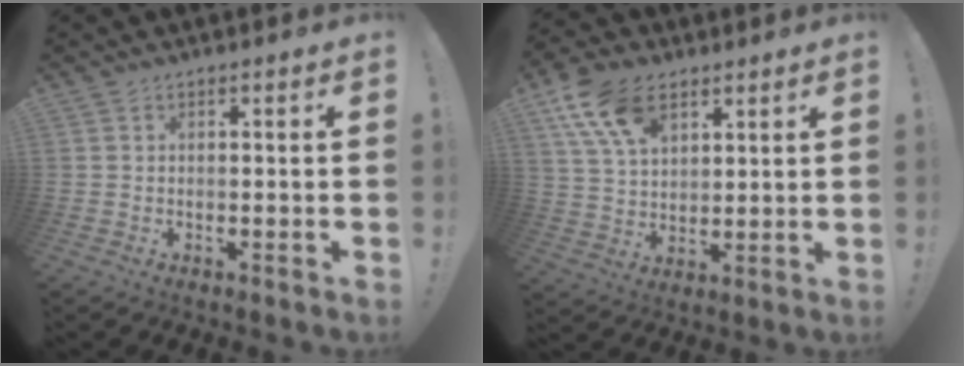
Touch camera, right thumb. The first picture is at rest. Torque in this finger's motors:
{"motor_torque": [1.31, 2.54, 0.23, -0.13, 0.10]}